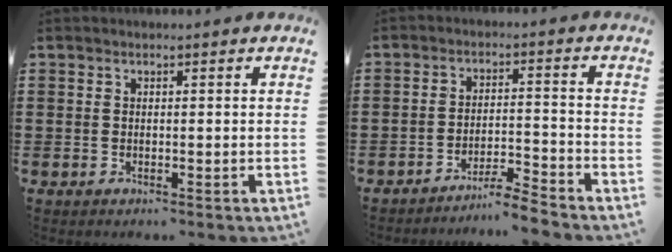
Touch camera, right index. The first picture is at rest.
{"total": 4.5, "force": [-4.3, -0.4, 1.1], "torque": [-0.022, -0.005, -0.088]}